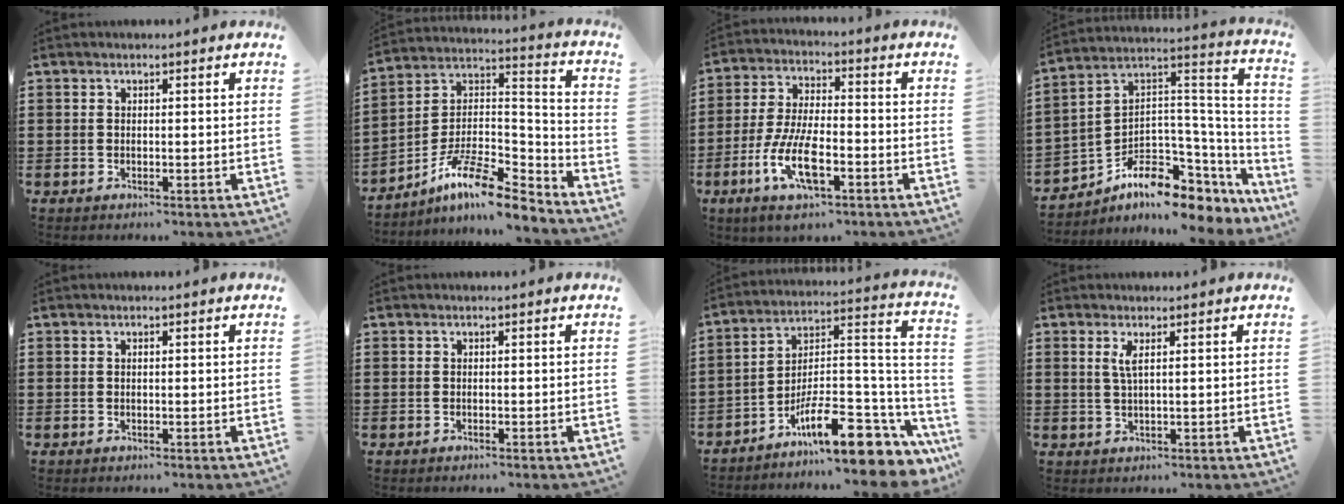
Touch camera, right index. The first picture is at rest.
{"total": 11.2, "force": [-8.6, 2.7, 6.7], "torque": [-0.129, 0.014, -0.170]}
{"total": 10.5, "force": [-4.6, 3.8, 8.6], "torque": [-0.191, -0.008, -0.086]}
{"total": 8.1, "force": [-4.0, 5.1, 4.9], "torque": [-0.110, -0.028, -0.075]}
{"total": 0.0}
{"total": 0.0}
{"total": 12.1, "force": [-8.5, 3.4, 8.0], "torque": [-0.117, 0.012, -0.156]}
{"total": 2.1, "force": [0.8, 0.1, 2.0], "torque": [-0.042, -0.002, 0.012]}